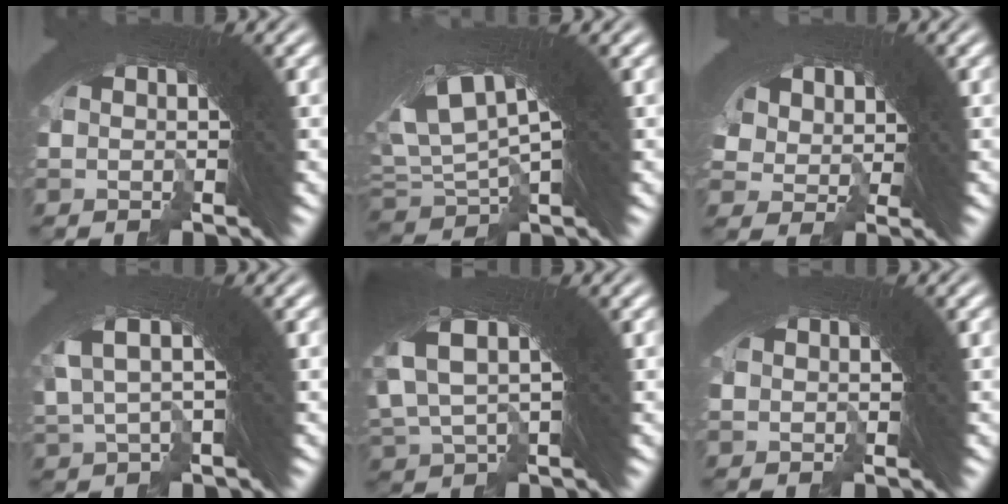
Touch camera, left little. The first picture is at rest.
{"total": 12.1, "force": [1.3, 7.8, 9.2], "torque": [-0.197, -0.002, 0.024]}
{"total": 4.8, "force": [-2.4, 3.9, 1.2], "torque": [-0.079, -0.036, -0.024]}
{"total": 6.9, "force": [1.1, 5.0, 4.7], "torque": [-0.100, 0.019, -0.001]}
{"total": 10.1, "force": [1.7, 7.0, 7.0], "torque": [-0.159, 0.013, 0.014]}
{"total": 0.9, "force": [-0.3, -0.3, -0.7], "torque": [0.009, -0.004, -0.003]}